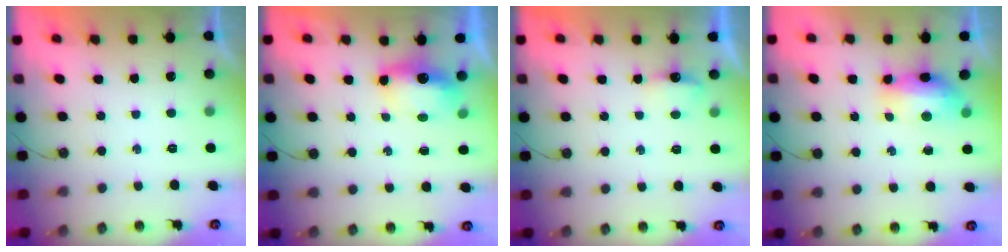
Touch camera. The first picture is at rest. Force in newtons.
{"total": 6.2, "press": 6.2, "slide": 0.2}
{"total": 3.4, "press": 3.4, "slide": 0.5}
{"total": 10.1, "press": 9.1, "slide": 4.4}